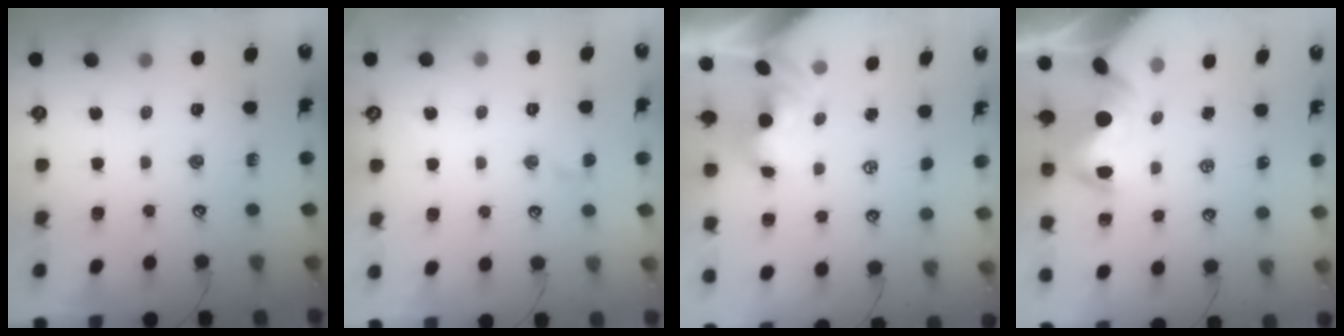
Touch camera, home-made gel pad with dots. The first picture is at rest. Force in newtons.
{"total": 1.3, "press": 1.3, "slide": 0.1}
{"total": 1.7, "press": 1.5, "slide": 0.7}
{"total": 9.8, "press": 9.8, "slide": 0.9}